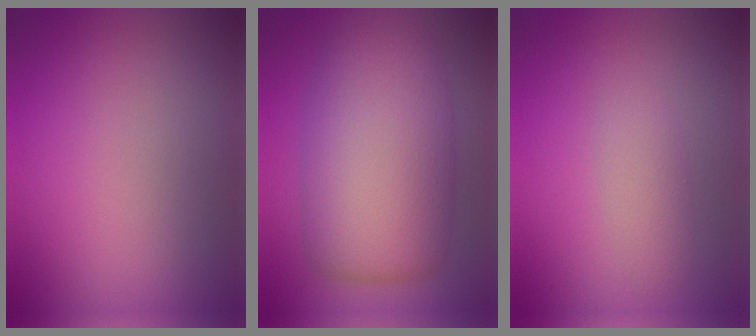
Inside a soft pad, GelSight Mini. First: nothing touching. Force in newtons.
{"total": 11.4, "press": 11.4, "slide": 0.1}
{"total": 1.7, "press": 1.7, "slide": 0.1}